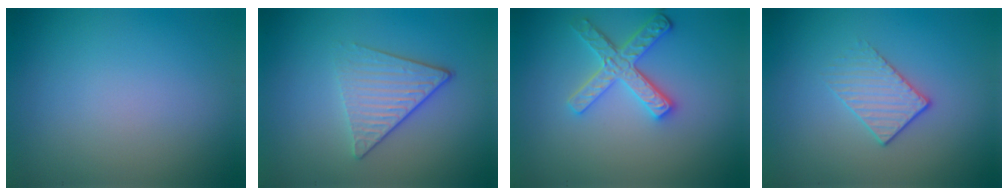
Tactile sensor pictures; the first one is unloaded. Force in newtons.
{"total": 3.8, "press": 3.0, "slide": 2.4}
{"total": 3.7, "press": 3.2, "slide": 1.7}
{"total": 1.8, "press": 1.4, "slide": 1.1}